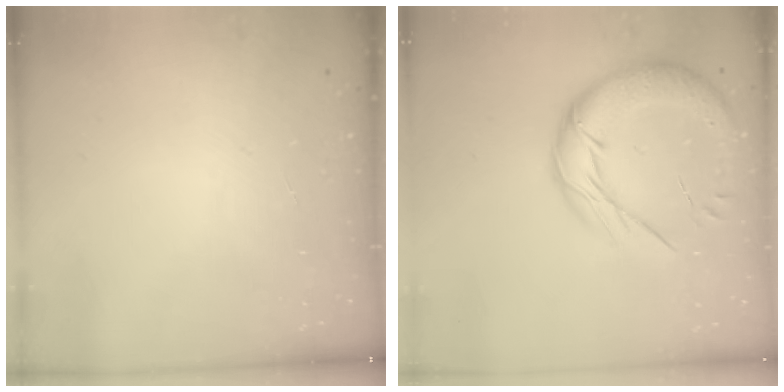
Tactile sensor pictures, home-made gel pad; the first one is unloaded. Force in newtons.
{"total": 16.6, "press": 16.4, "slide": 2.3}